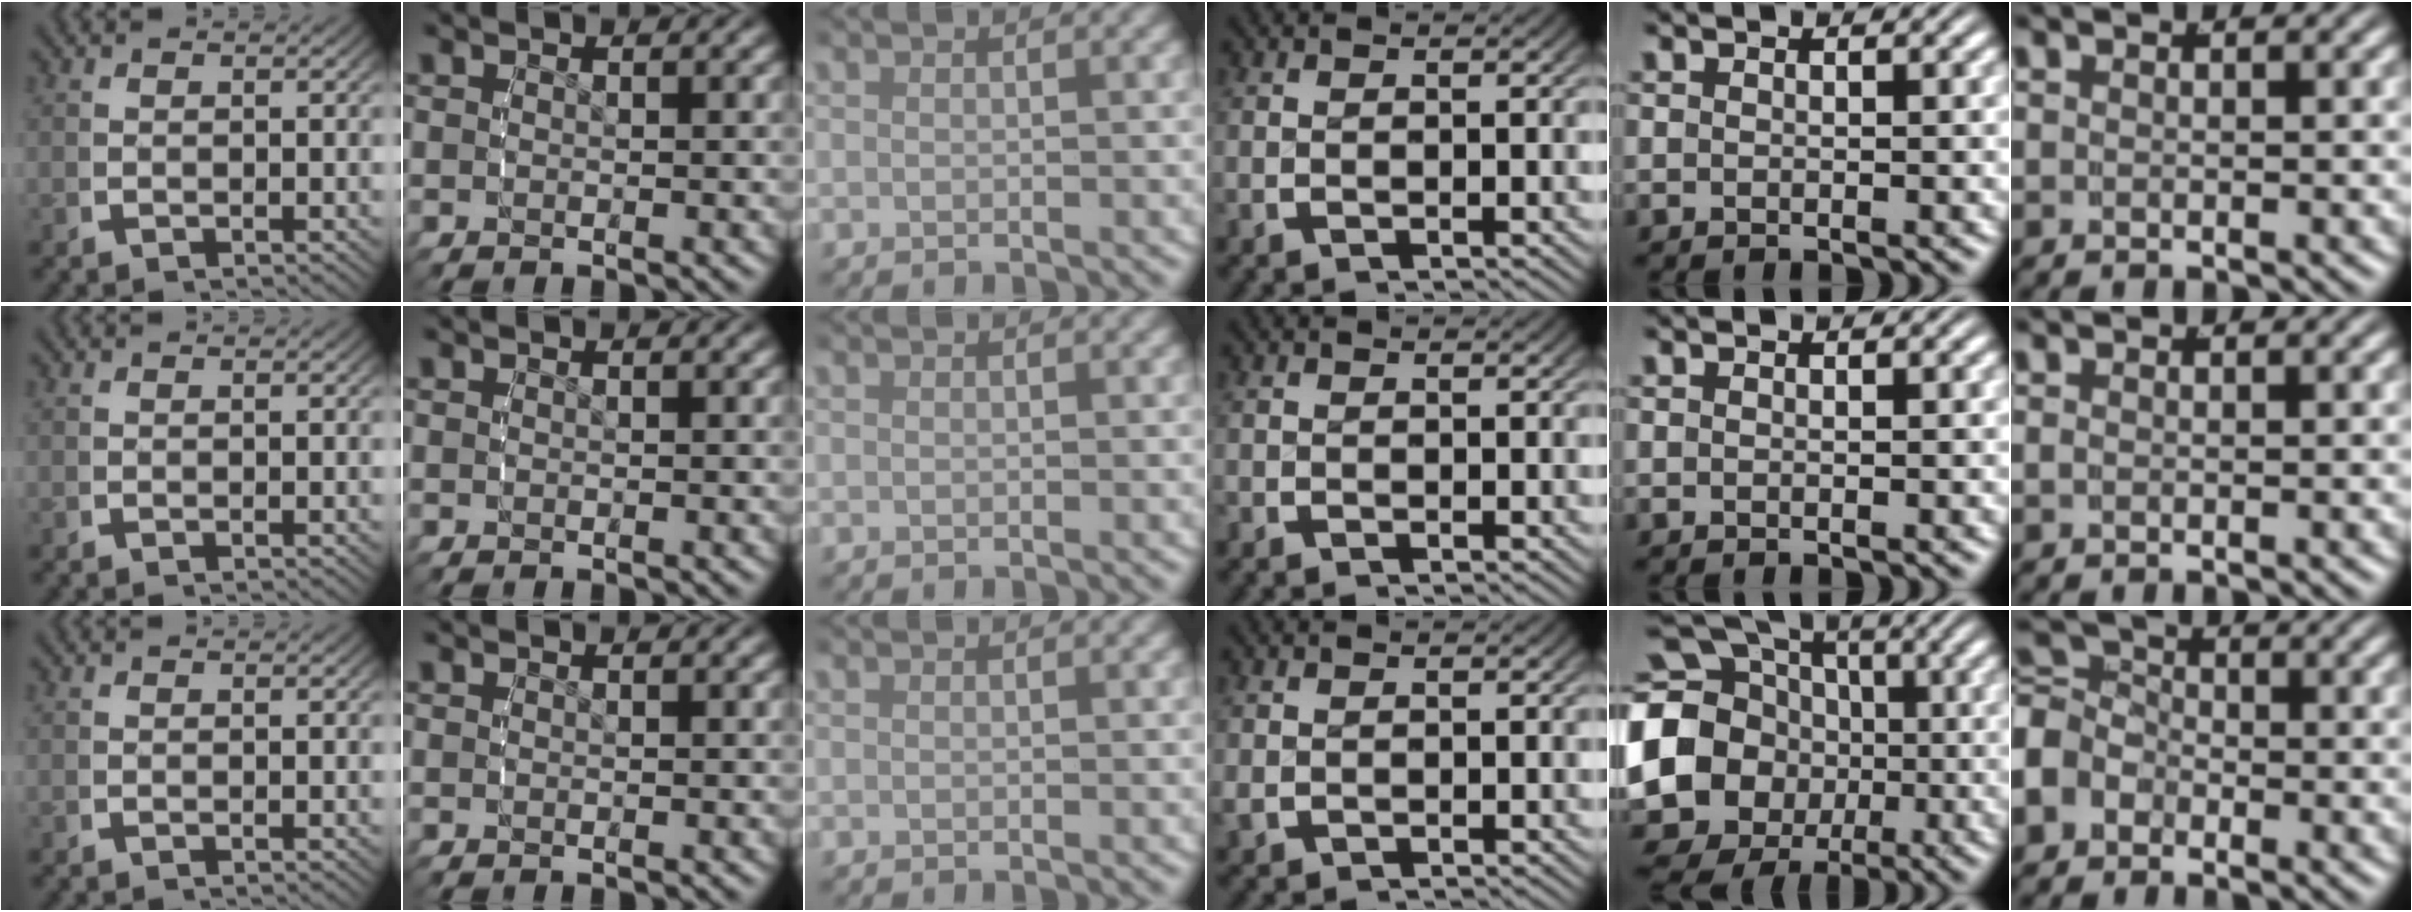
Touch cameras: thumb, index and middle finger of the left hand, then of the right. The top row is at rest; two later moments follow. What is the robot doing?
{"motion": "grasp_and_lifting", "object": "small bumper sticker"}